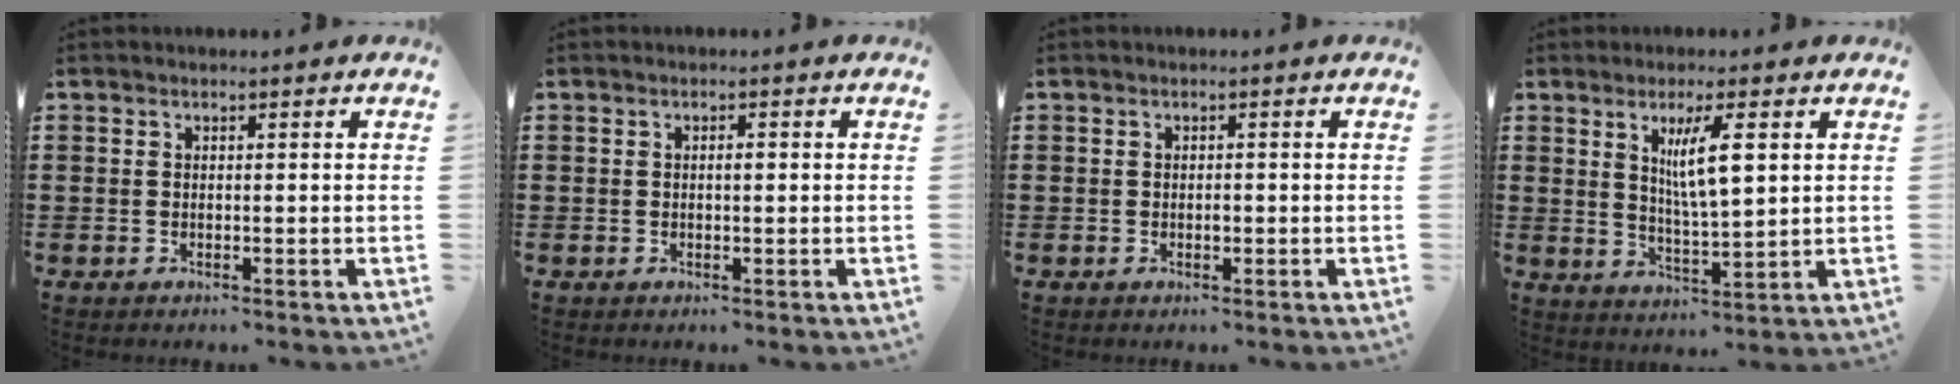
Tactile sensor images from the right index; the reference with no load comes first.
{"total": 1.1, "force": [0.1, 0.3, 1.0], "torque": [-0.019, 0.000, 0.001]}
{"total": 0.8, "force": [-0.2, 0.4, 0.7], "torque": [-0.014, 0.000, -0.004]}
{"total": 6.6, "force": [2.2, 1.4, 6.0], "torque": [-0.114, 0.002, 0.033]}